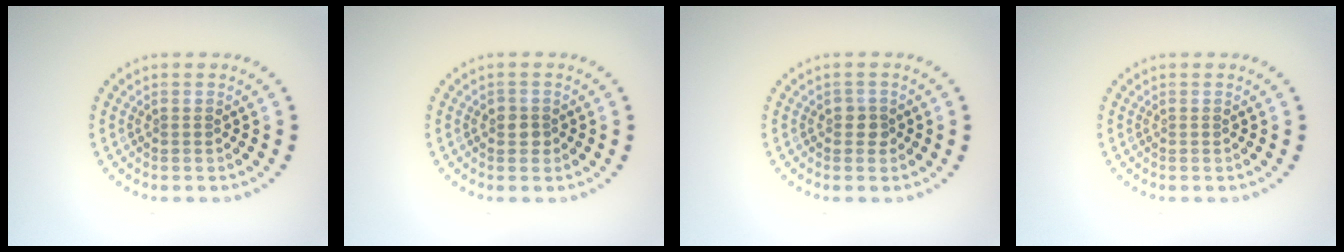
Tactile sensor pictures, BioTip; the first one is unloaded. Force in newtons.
{"total": 1.3, "press": 1.3, "slide": 0.4}
{"total": 1.3, "press": 1.1, "slide": 0.6}
{"total": 0.0}